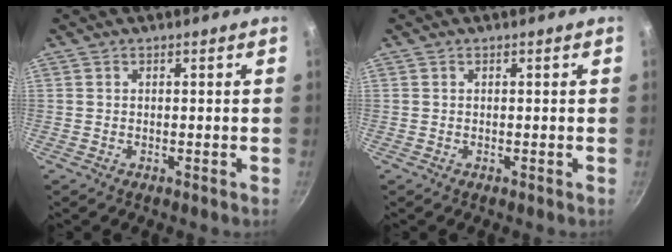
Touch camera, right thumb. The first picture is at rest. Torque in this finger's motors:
{"motor_torque": [0.01, 0.00, 0.03, -0.02, 0.00]}